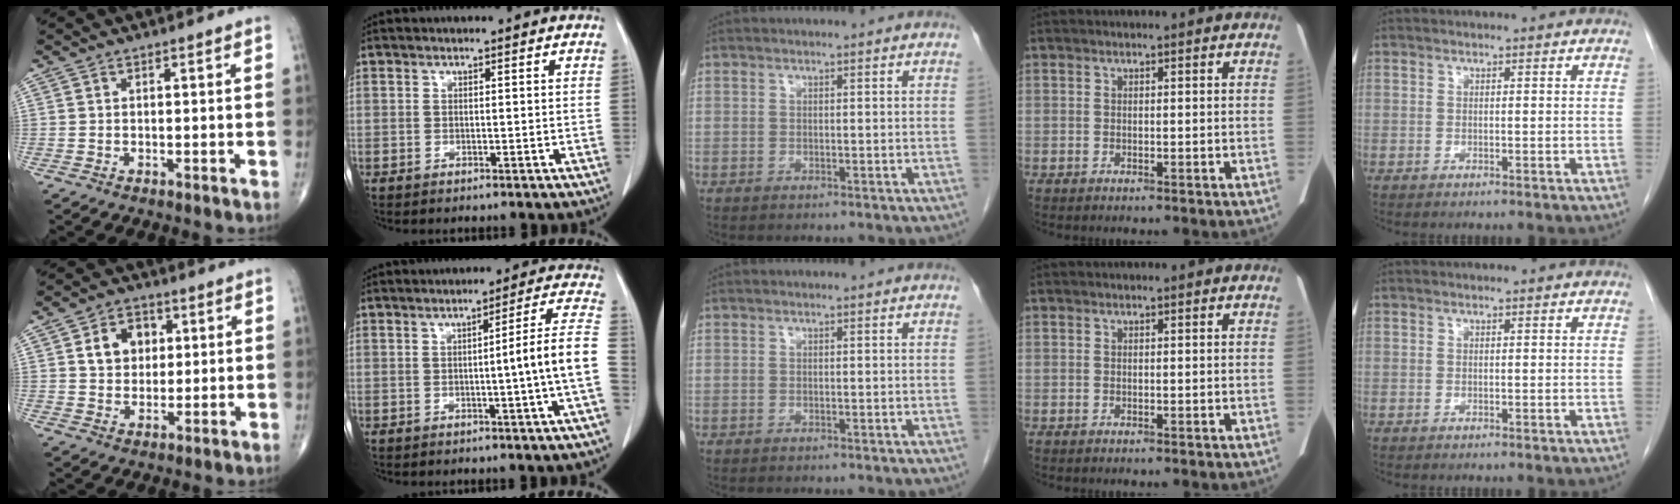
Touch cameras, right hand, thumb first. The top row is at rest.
{"thumb": {"total": 9.1, "force": [2.4, 7.1, 5.2], "torque": [-0.050, -0.002, 0.039]}, "index": {"total": 8.0, "force": [-1.5, -1.9, 7.6], "torque": [-0.100, 0.002, -0.023]}}